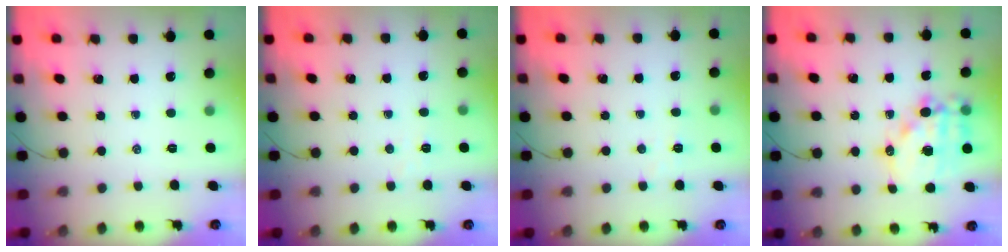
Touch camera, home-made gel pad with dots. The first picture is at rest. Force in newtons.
{"total": 2.6, "press": 2.4, "slide": 0.8}
{"total": 2.6, "press": 2.4, "slide": 0.8}
{"total": 15.1, "press": 14.8, "slide": 3.1}